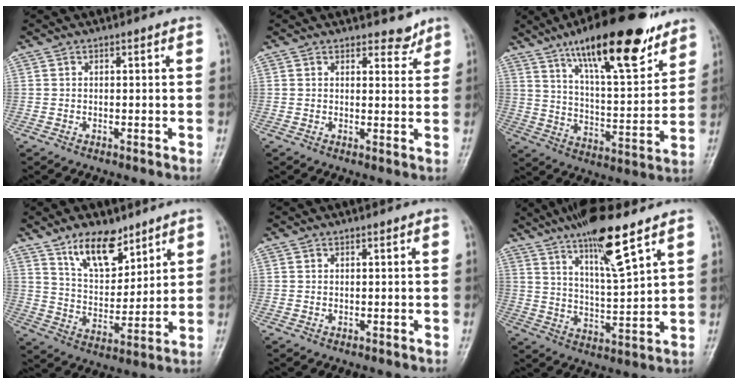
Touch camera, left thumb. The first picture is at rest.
{"total": 3.4, "force": [2.9, 1.5, 1.0], "torque": [0.007, -0.020, 0.038]}
{"total": 22.1, "force": [14.7, 6.2, 15.3], "torque": [-0.212, -0.061, 0.239]}
{"total": 11.4, "force": [7.8, 5.5, 6.2], "torque": [-0.075, -0.057, 0.147]}
{"total": 0.6, "force": [0.4, 0.2, 0.4], "torque": [-0.004, -0.001, 0.006]}
{"total": 13.9, "force": [8.9, 2.2, 10.4], "torque": [-0.176, -0.046, 0.160]}